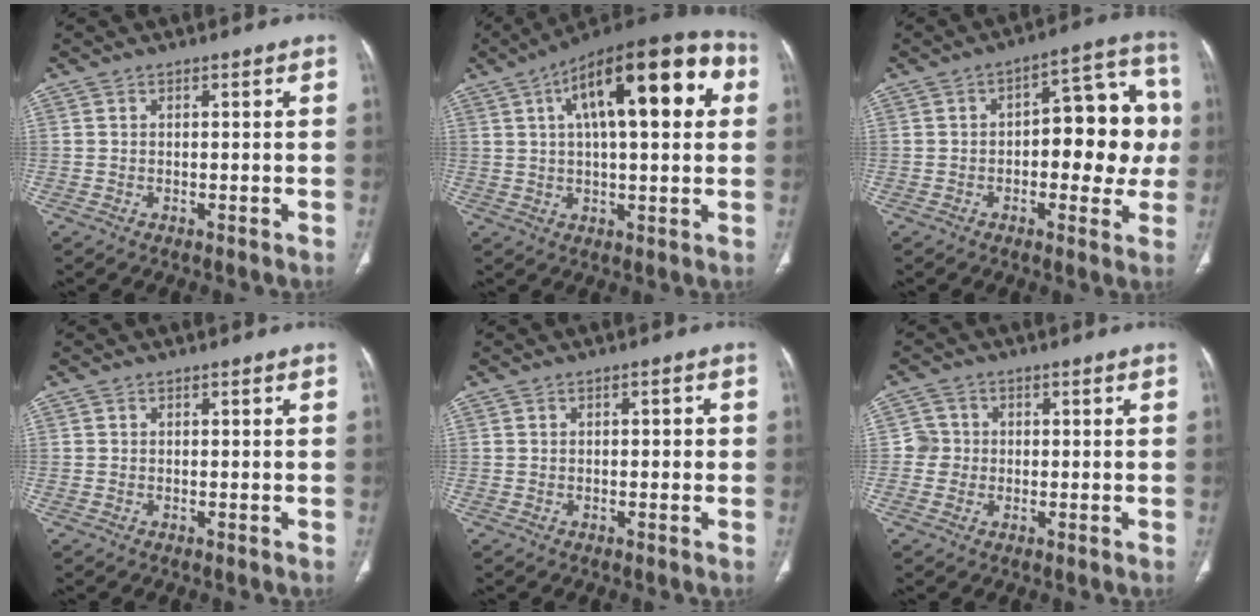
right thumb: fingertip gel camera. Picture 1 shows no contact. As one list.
[{"total": 22.7, "force": [6.6, 8.5, 20.1], "torque": [-0.287, 0.027, 0.092]}, {"total": 15.7, "force": [-0.2, 7.9, 13.6], "torque": [-0.121, 0.041, -0.005]}, {"total": 0.0}, {"total": 1.7, "force": [0.0, 0.8, 1.4], "torque": [-0.015, 0.002, -0.001]}, {"total": 3.0, "force": [-0.2, 3.0, 0.2], "torque": [0.019, 0.010, -0.010]}]